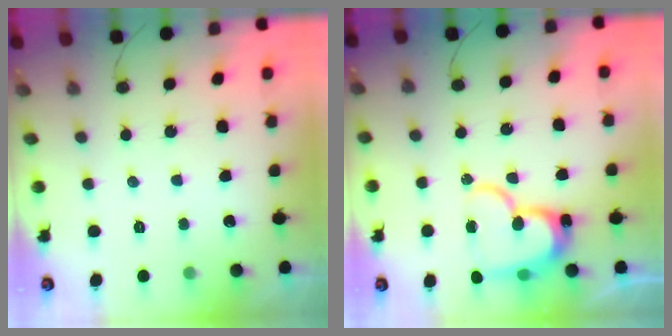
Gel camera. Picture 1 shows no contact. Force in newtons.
{"total": 17.5, "press": 17.5, "slide": 1.2}